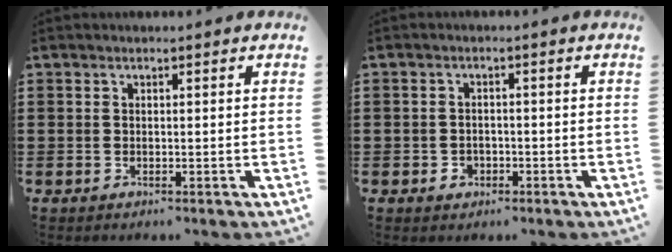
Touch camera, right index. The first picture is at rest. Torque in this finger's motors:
{"motor_torque": [0.90, 1.00, 0.04, 0.00]}